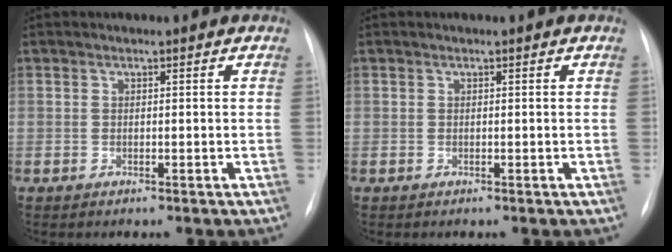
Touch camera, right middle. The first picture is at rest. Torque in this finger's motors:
{"motor_torque": [-0.55, -0.48, -0.06, -0.01]}